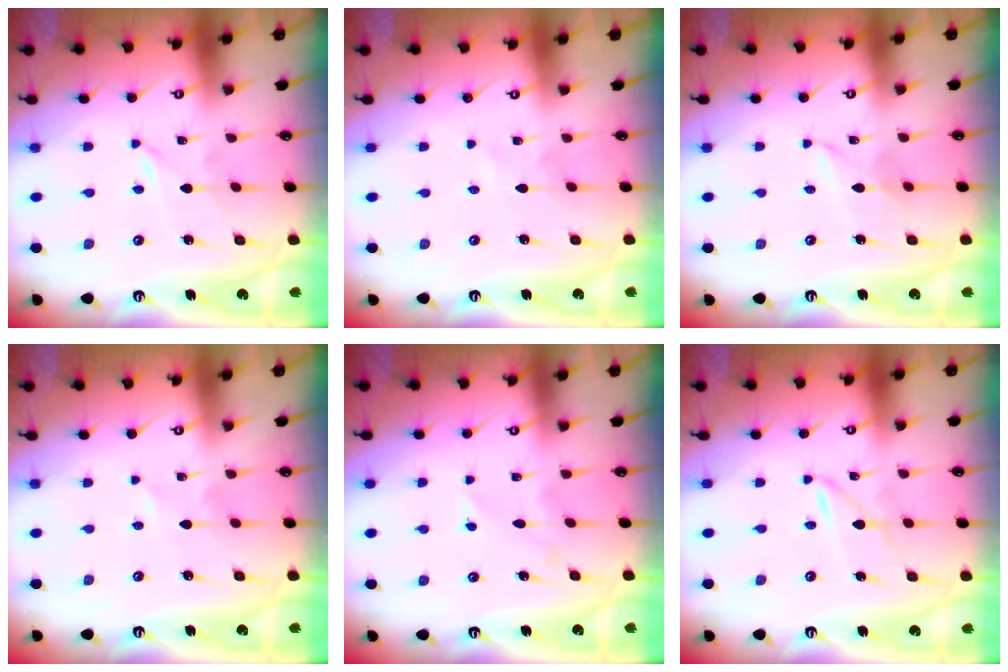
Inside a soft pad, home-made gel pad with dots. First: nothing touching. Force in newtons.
{"total": 1.2, "press": 1.2, "slide": 0.2}
{"total": 2.3, "press": 2.3, "slide": 0.3}
{"total": 0.0}
{"total": 4.5, "press": 4.4, "slide": 0.8}
{"total": 1.6, "press": 1.5, "slide": 0.2}